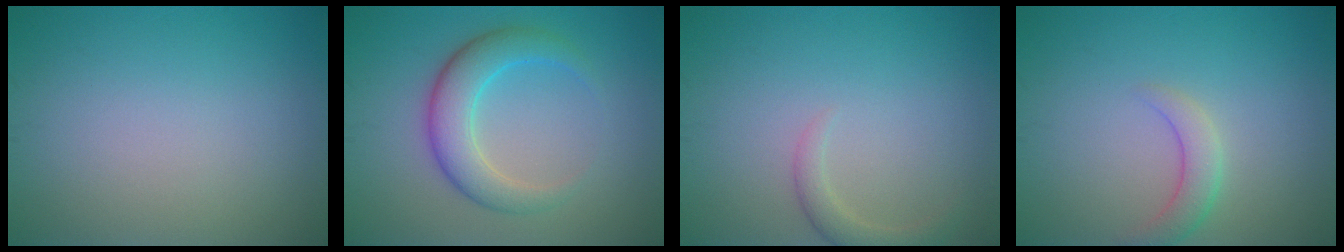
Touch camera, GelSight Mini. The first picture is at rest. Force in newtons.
{"total": 4.6, "press": 4.6, "slide": 0.1}
{"total": 1.9, "press": 1.9, "slide": 0.2}
{"total": 2.3, "press": 2.2, "slide": 0.1}